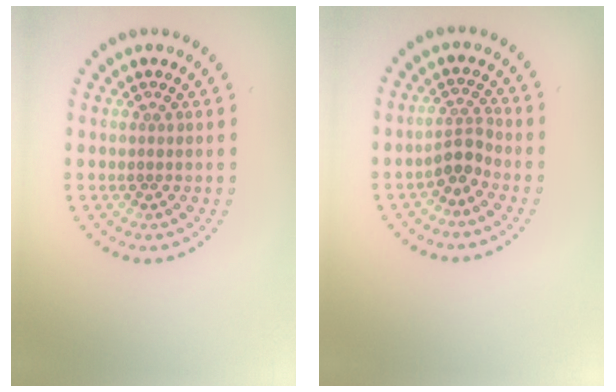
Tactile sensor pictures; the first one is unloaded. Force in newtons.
{"total": 2.1, "press": 1.6, "slide": 1.4}